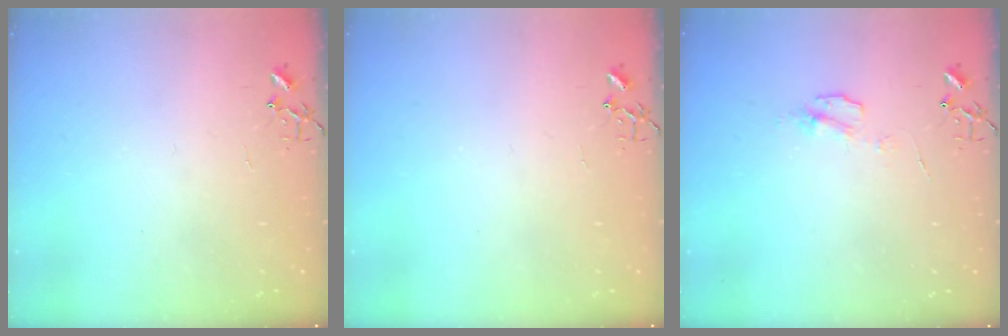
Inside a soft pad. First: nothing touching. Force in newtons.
{"total": 0.0}
{"total": 5.6, "press": 5.5, "slide": 0.7}